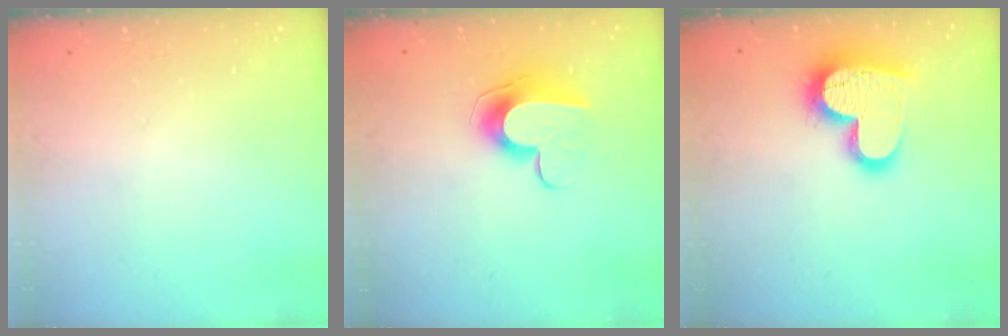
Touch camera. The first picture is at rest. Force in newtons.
{"total": 10.4, "press": 10.4, "slide": 0.3}
{"total": 18.2, "press": 18.1, "slide": 1.5}